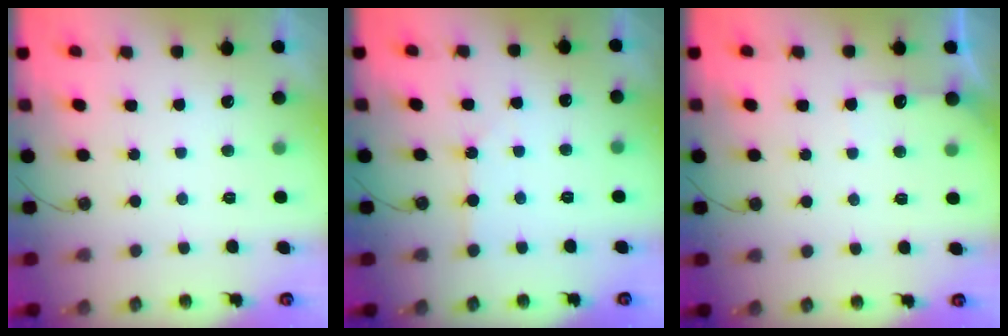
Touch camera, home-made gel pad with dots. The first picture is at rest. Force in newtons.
{"total": 2.3, "press": 2.3, "slide": 0.3}
{"total": 4.7, "press": 4.7, "slide": 0.6}